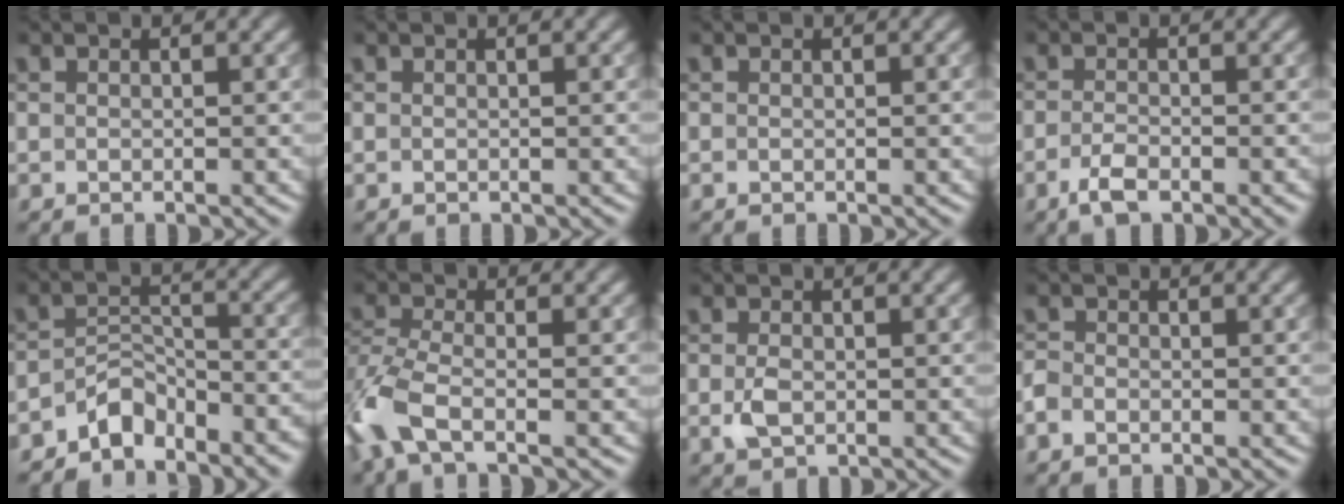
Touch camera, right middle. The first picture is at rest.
{"total": 0.0}
{"total": 0.0}
{"total": 3.0, "force": [-1.7, 1.0, 2.3], "torque": [-0.046, -0.003, -0.035]}
{"total": 4.5, "force": [-3.6, 2.0, 1.8], "torque": [-0.023, 0.005, -0.071]}
{"total": 5.9, "force": [-3.1, 2.4, 4.5], "torque": [-0.112, -0.010, -0.075]}
{"total": 2.0, "force": [-0.2, 1.3, 1.4], "torque": [-0.033, -0.003, -0.003]}
{"total": 1.2, "force": [-0.8, 0.7, 0.6], "torque": [-0.011, 0.000, -0.020]}